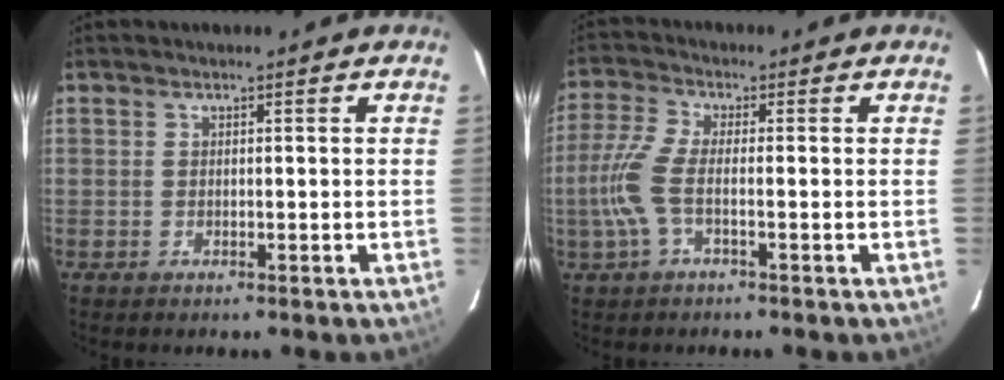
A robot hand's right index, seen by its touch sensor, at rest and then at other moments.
{"total": 7.0, "force": [-1.8, 1.8, 6.5], "torque": [-0.158, 0.001, -0.037]}